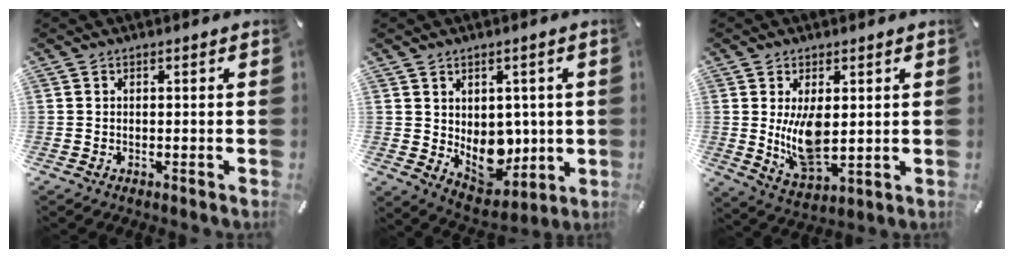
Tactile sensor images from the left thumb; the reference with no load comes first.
{"total": 9.6, "force": [1.0, 8.2, 4.9], "torque": [-0.050, -0.024, 0.030]}
{"total": 10.0, "force": [1.5, 5.2, 8.5], "torque": [-0.169, -0.023, 0.022]}